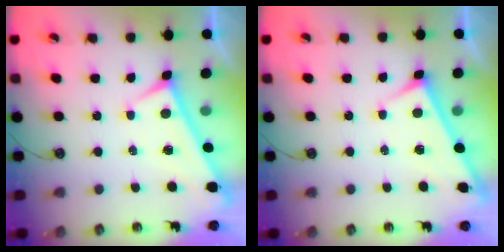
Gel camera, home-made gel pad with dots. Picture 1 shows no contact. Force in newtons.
{"total": 3.3, "press": 3.2, "slide": 0.3}